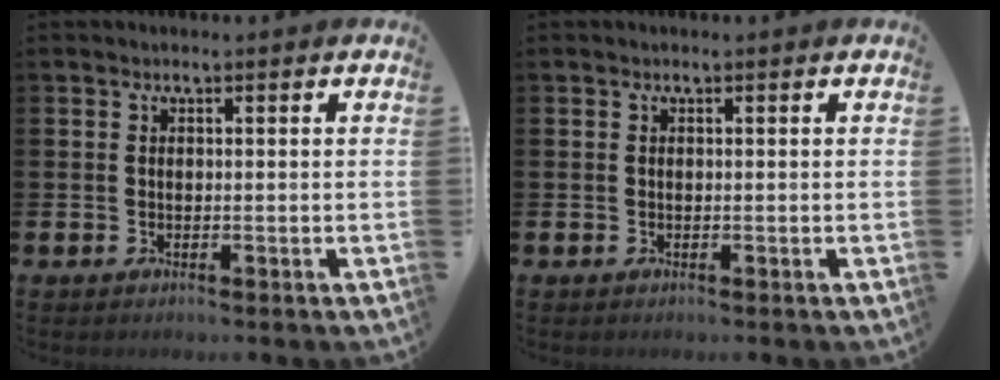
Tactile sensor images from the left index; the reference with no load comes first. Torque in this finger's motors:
{"motor_torque": [-0.01, 0.00, 0.00, 0.00]}